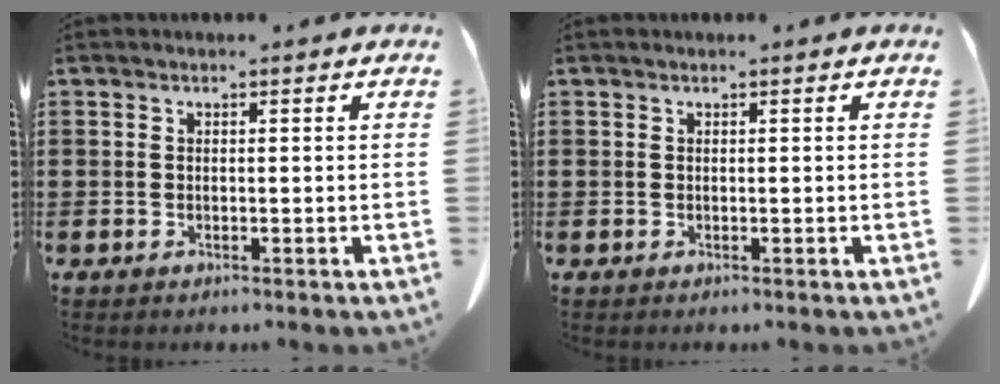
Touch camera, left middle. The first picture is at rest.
{"total": 0.0}